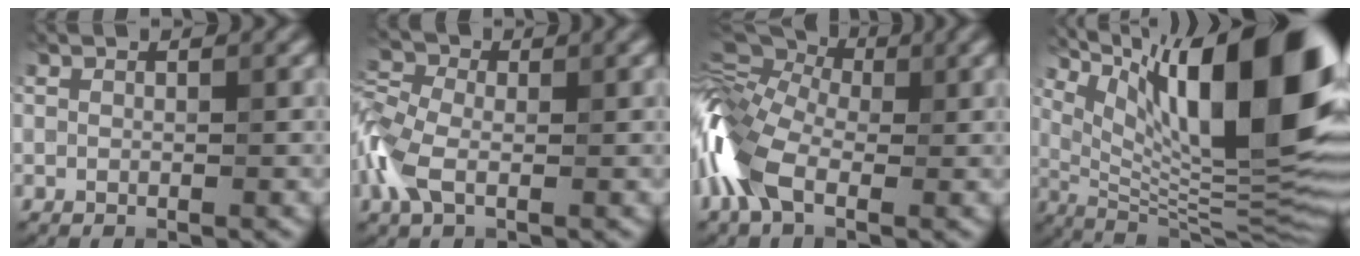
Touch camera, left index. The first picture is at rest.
{"total": 4.5, "force": [-1.5, 2.8, 3.2], "torque": [-0.083, 0.010, -0.048]}
{"total": 8.7, "force": [-2.2, 5.1, 6.7], "torque": [-0.163, 0.010, -0.065]}
{"total": 17.4, "force": [7.9, 5.0, 14.6], "torque": [-0.199, 0.026, 0.132]}